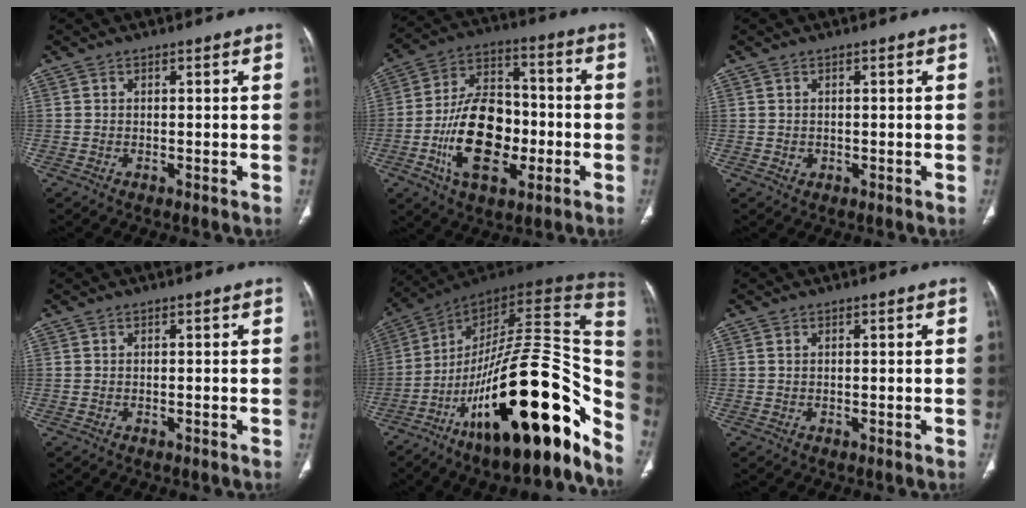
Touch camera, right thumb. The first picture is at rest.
{"total": 18.1, "force": [-4.7, 10.4, 14.1], "torque": [-0.221, 0.030, -0.078]}
{"total": 0.7, "force": [0.0, 0.6, 0.3], "torque": [-0.004, 0.000, 0.004]}
{"total": 0.0}
{"total": 34.8, "force": [-15.0, 11.0, 29.4], "torque": [-0.356, 0.078, -0.231]}
{"total": 0.0}